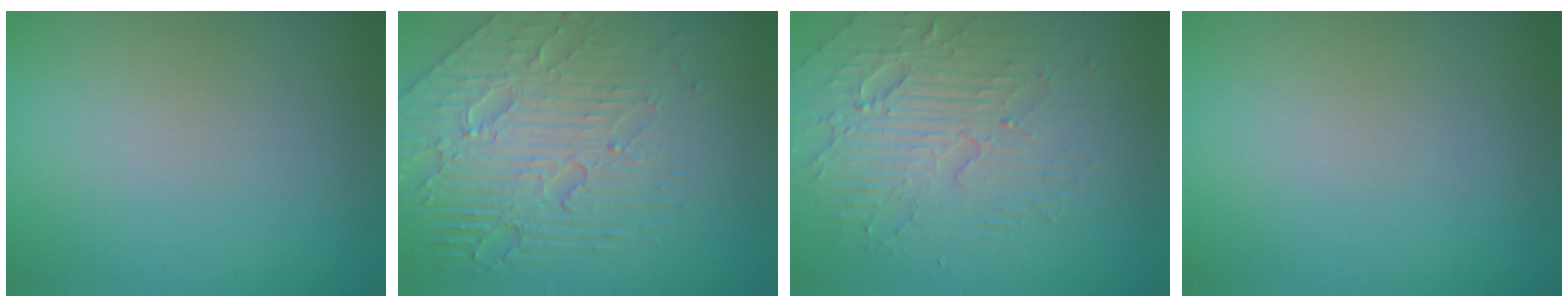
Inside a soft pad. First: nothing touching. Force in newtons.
{"total": 8.3, "press": 5.6, "slide": 6.0}
{"total": 4.5, "press": 3.9, "slide": 2.3}
{"total": 0.0}